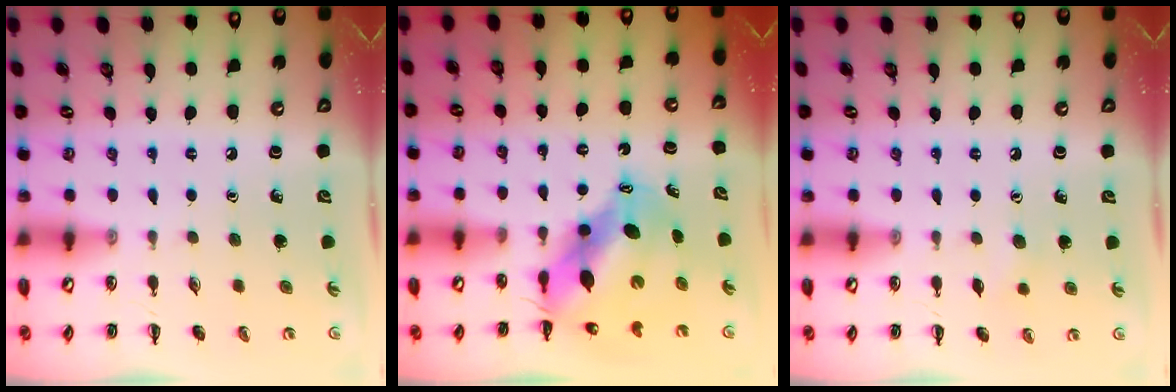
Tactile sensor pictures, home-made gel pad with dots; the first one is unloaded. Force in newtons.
{"total": 9.8, "press": 9.5, "slide": 2.5}
{"total": 5.0, "press": 4.8, "slide": 1.3}